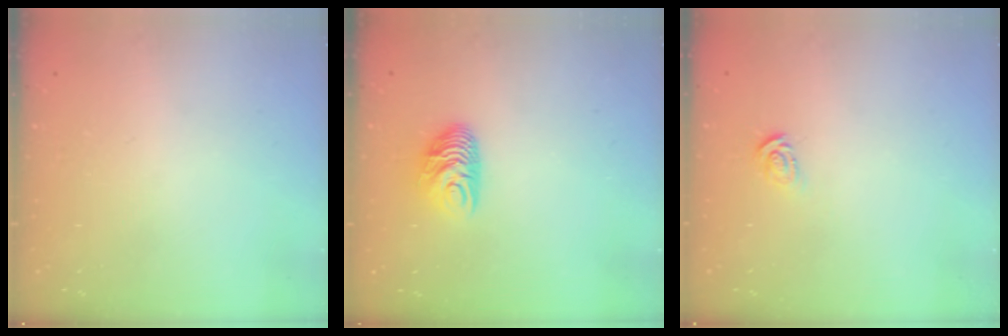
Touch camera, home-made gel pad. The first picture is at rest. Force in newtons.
{"total": 7.9, "press": 7.8, "slide": 1.0}
{"total": 3.1, "press": 3.1, "slide": 0.0}